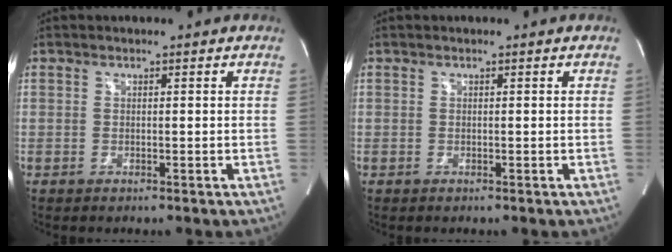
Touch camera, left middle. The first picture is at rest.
{"total": 0.0}